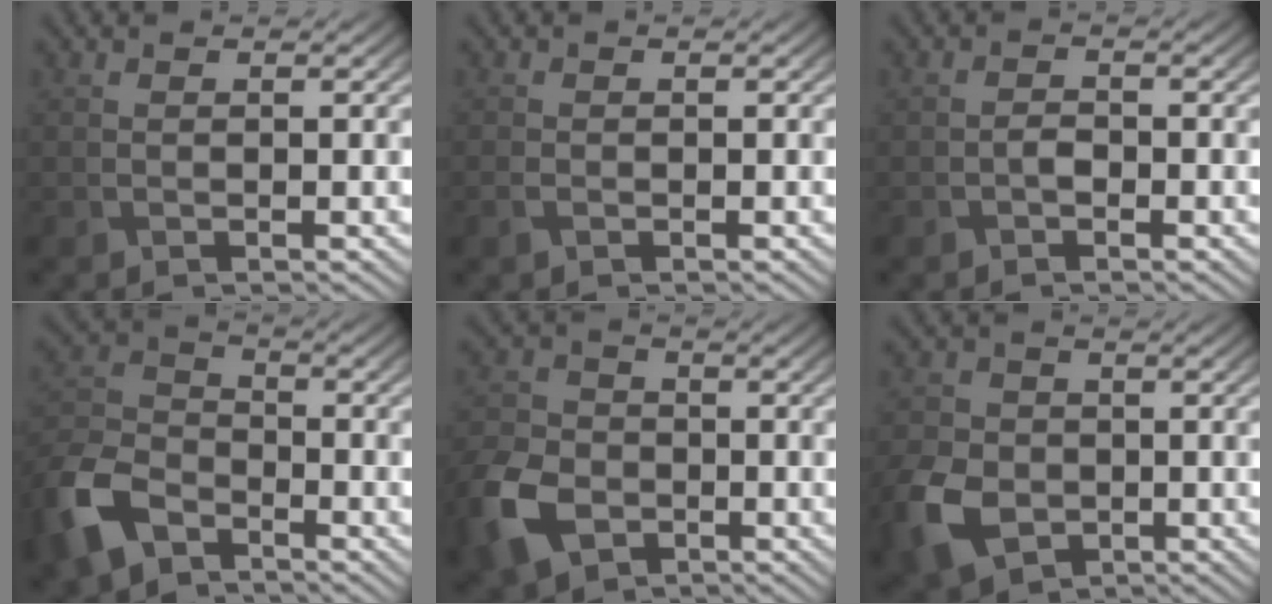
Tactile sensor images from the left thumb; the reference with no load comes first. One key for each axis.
{"total": 1.2, "fx": -0.6, "fy": 0.8, "fz": 0.7, "tx": -0.018, "ty": -0.002, "tz": -0.013}
{"total": 1.3, "fx": -0.6, "fy": 0.8, "fz": 0.8, "tx": -0.017, "ty": 0.003, "tz": -0.014}
{"total": 10.7, "fx": -6.5, "fy": 6.4, "fz": 5.5, "tx": -0.145, "ty": -0.017, "tz": -0.151}
{"total": 10.5, "fx": -4.4, "fy": 7.7, "fz": 5.6, "tx": -0.163, "ty": -0.031, "tz": -0.095}
{"total": 8.7, "fx": -2.9, "fy": 6.8, "fz": 4.7, "tx": -0.141, "ty": -0.027, "tz": -0.061}